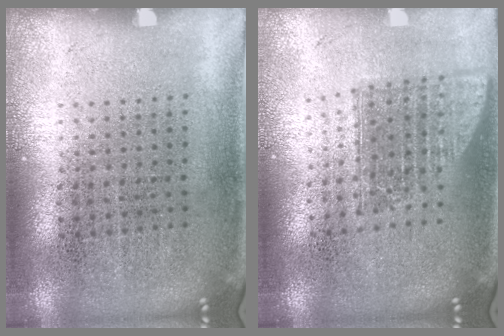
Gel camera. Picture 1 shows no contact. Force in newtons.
{"total": 1.6, "press": 1.2, "slide": 0.9}